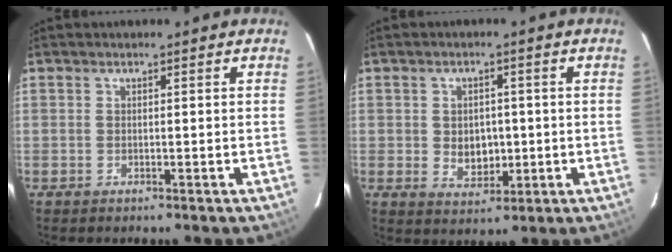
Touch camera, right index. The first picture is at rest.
{"total": 5.5, "force": [-0.3, 4.3, 3.4], "torque": [-0.058, -0.002, 0.006]}